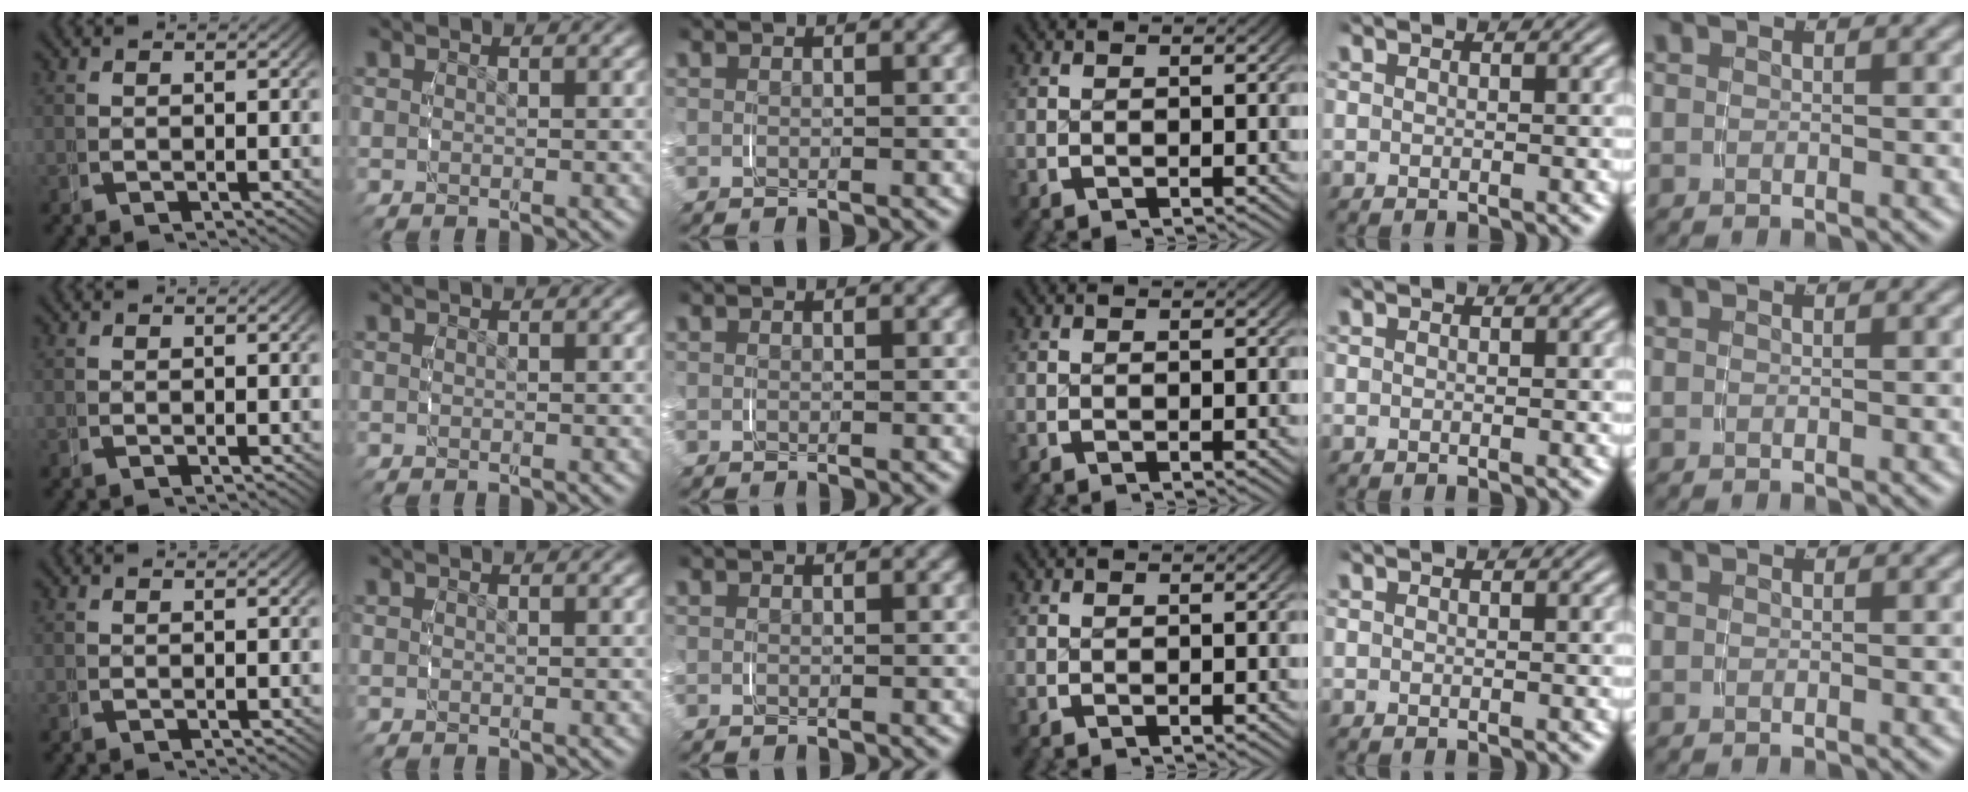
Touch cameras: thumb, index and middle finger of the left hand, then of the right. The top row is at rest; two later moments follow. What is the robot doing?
{"motion": "grasp_and_lifting", "object": "string"}